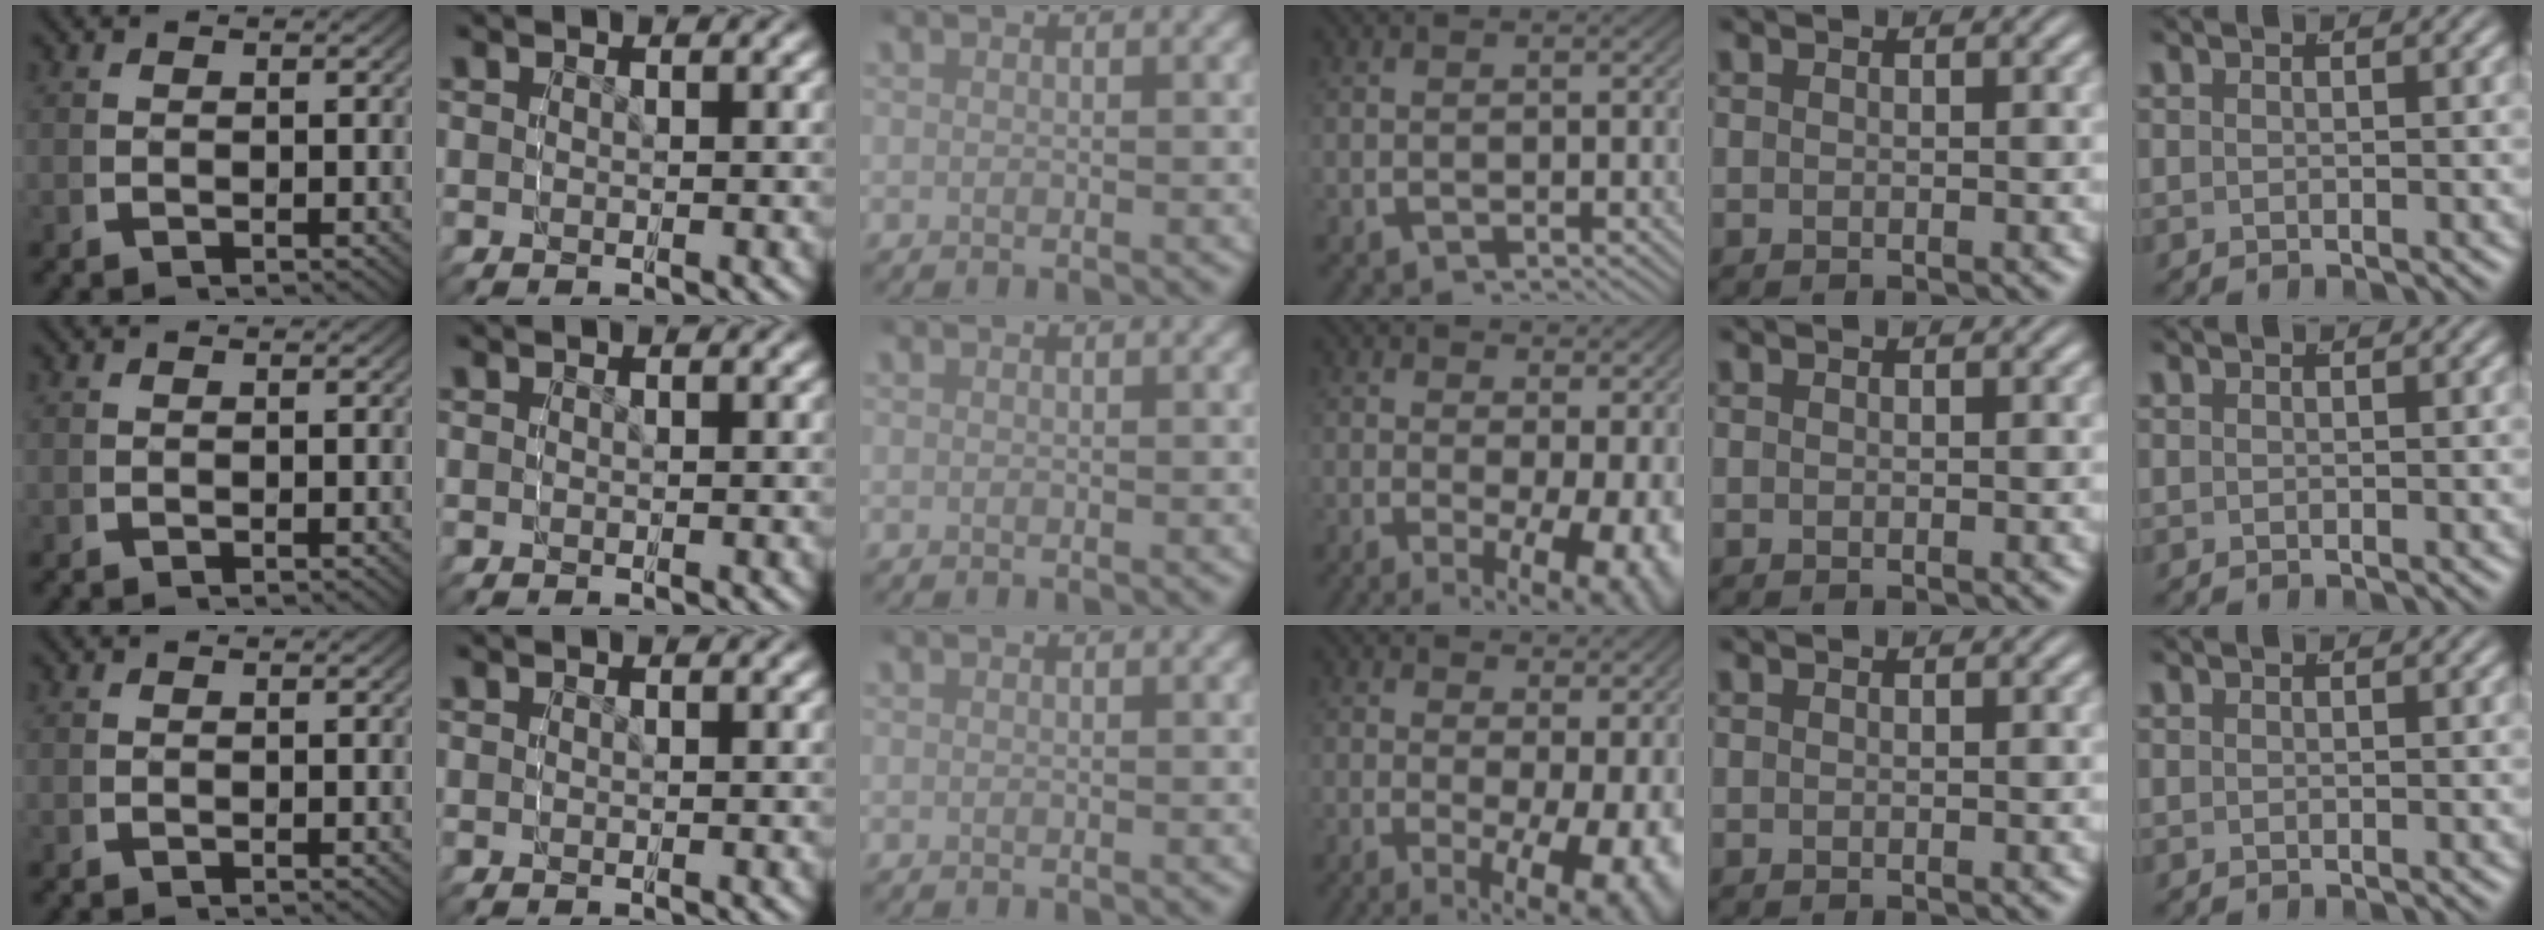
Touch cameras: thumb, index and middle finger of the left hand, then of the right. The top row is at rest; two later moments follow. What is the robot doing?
{"motion": "grasp_and_lifting", "object": "bottle"}